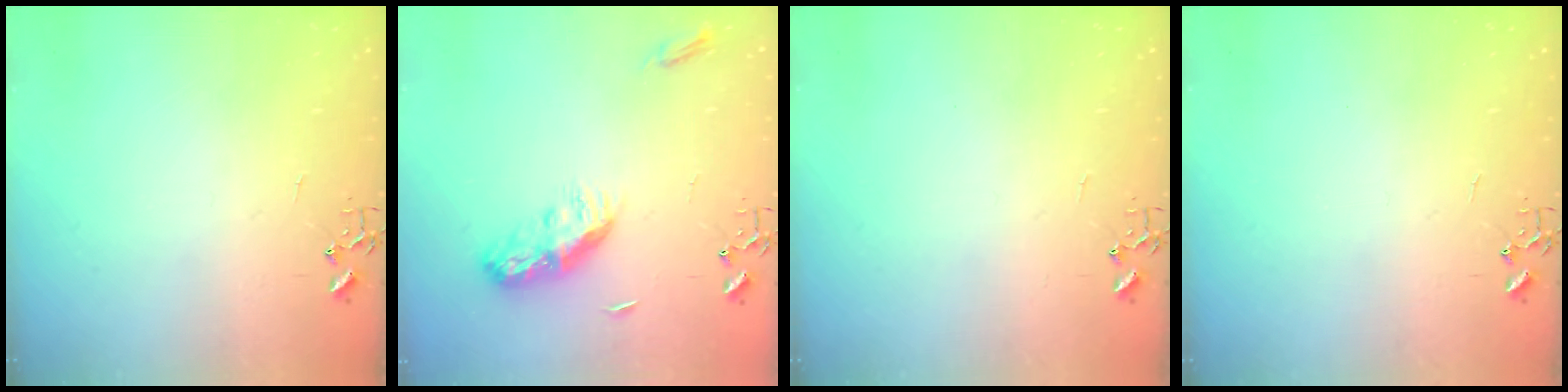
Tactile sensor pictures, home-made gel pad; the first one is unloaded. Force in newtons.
{"total": 9.4, "press": 9.4, "slide": 0.1}
{"total": 0.0}
{"total": 0.0}